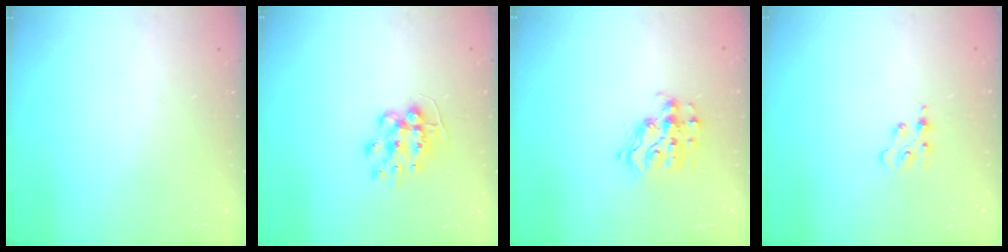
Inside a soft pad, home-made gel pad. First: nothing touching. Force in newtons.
{"total": 9.1, "press": 9.1, "slide": 0.2}
{"total": 10.7, "press": 10.7, "slide": 0.8}
{"total": 2.5, "press": 2.5, "slide": 0.4}